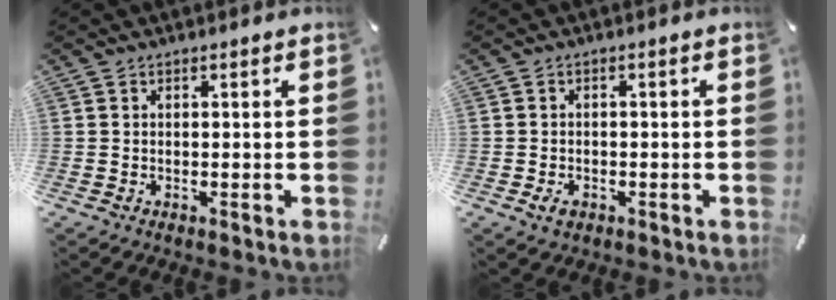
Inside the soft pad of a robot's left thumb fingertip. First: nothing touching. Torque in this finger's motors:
{"motor_torque": [-0.08, 0.44, 0.14, -0.01, 0.01]}